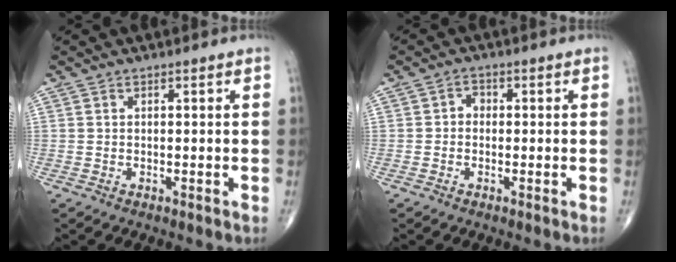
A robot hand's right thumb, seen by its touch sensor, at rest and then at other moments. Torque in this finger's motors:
{"motor_torque": [0.07, 0.26, 0.19, 0.14, -0.01]}